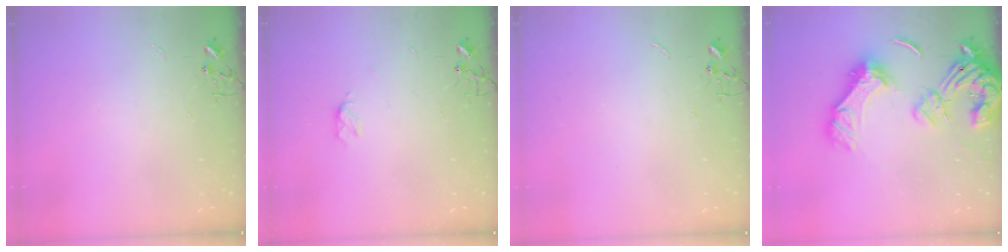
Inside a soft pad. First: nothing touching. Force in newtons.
{"total": 5.0, "press": 4.9, "slide": 0.4}
{"total": 0.0}
{"total": 19.7, "press": 19.4, "slide": 3.3}